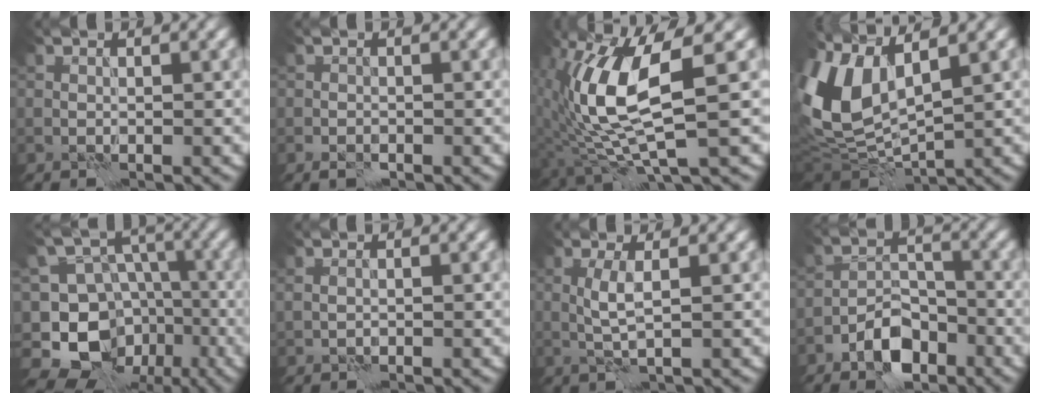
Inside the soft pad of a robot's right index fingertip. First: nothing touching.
{"total": 1.2, "force": [-0.7, 0.7, 0.6], "torque": [-0.010, -0.001, -0.016]}
{"total": 9.3, "force": [1.4, 2.8, 8.7], "torque": [-0.195, -0.003, 0.029]}
{"total": 11.0, "force": [2.5, 5.9, 8.9], "torque": [-0.232, 0.000, 0.046]}
{"total": 13.8, "force": [-6.9, 10.9, 5.0], "torque": [-0.105, -0.017, -0.116]}
{"total": 0.7, "force": [0.1, 0.5, 0.5], "torque": [-0.013, -0.003, 0.007]}
{"total": 2.2, "force": [0.3, 0.3, 2.1], "torque": [-0.048, 0.004, 0.006]}
{"total": 5.1, "force": [-3.2, 2.8, 2.8], "torque": [-0.041, 0.004, -0.063]}